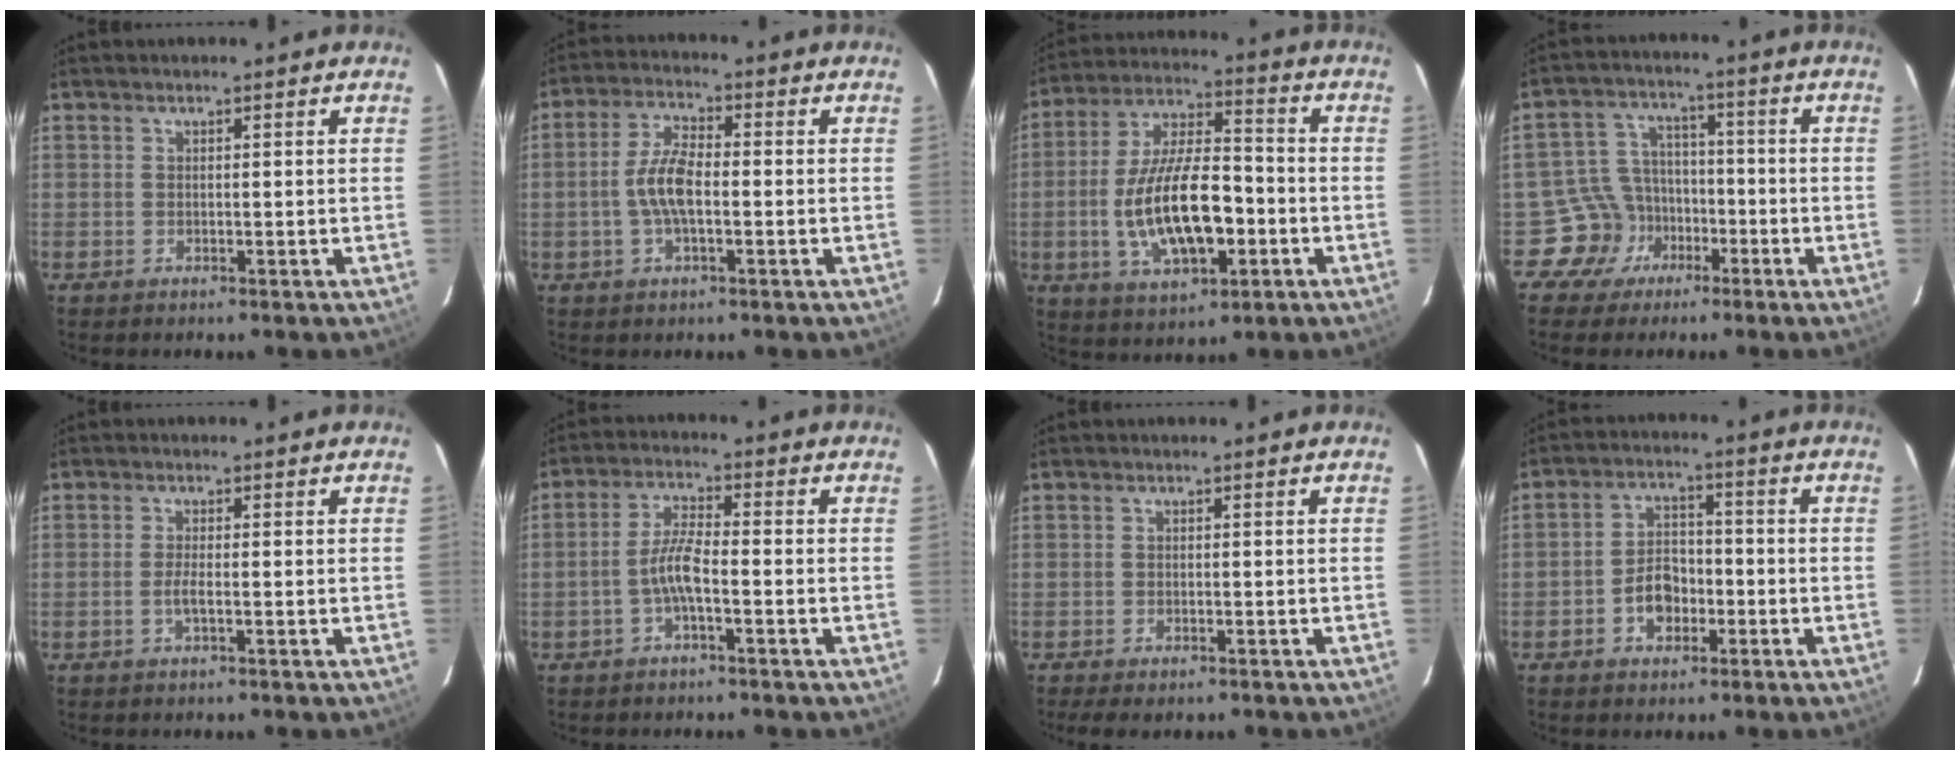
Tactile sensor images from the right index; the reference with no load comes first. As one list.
[{"total": 7.0, "force": [-1.2, 2.7, 6.4], "torque": [-0.131, 0.009, -0.024]}, {"total": 17.2, "force": [-4.1, 7.4, 15.0], "torque": [-0.298, 0.001, -0.061]}, {"total": 8.2, "force": [-4.6, 6.8, 0.3], "torque": [-0.022, 0.031, -0.075]}, {"total": 1.7, "force": [-0.7, 0.1, 1.6], "torque": [-0.032, -0.003, -0.013]}, {"total": 4.9, "force": [-1.9, 0.8, 4.5], "torque": [-0.096, 0.010, -0.039]}, {"total": 3.9, "force": [-3.0, 1.3, 2.1], "torque": [-0.049, -0.016, -0.048]}, {"total": 6.3, "force": [-2.6, 4.5, 3.6], "torque": [-0.070, 0.019, -0.039]}]